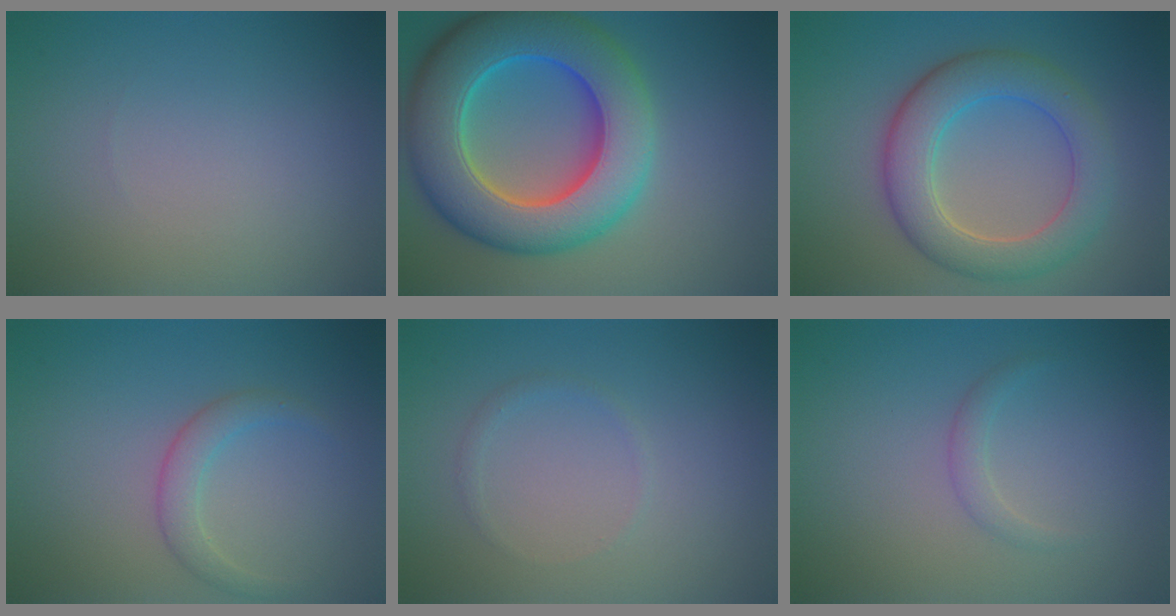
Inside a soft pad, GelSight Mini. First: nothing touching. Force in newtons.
{"total": 12.5, "press": 12.5, "slide": 0.3}
{"total": 6.5, "press": 6.5, "slide": 0.4}
{"total": 2.2, "press": 2.1, "slide": 0.1}
{"total": 0.7, "press": 0.7, "slide": 0.0}
{"total": 1.2, "press": 1.2, "slide": 0.1}